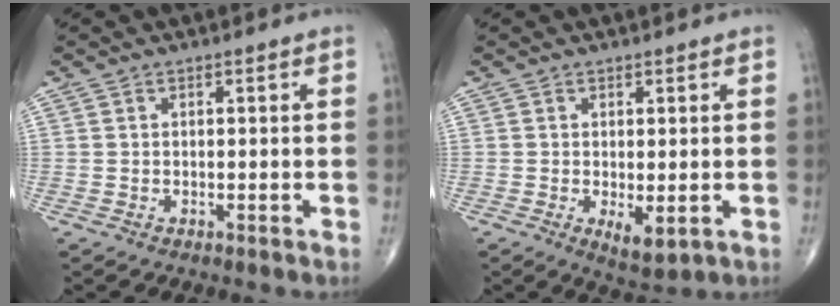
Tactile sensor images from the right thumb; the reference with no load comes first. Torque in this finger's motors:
{"motor_torque": [-0.15, 0.18, -0.08, -0.08, 0.02]}